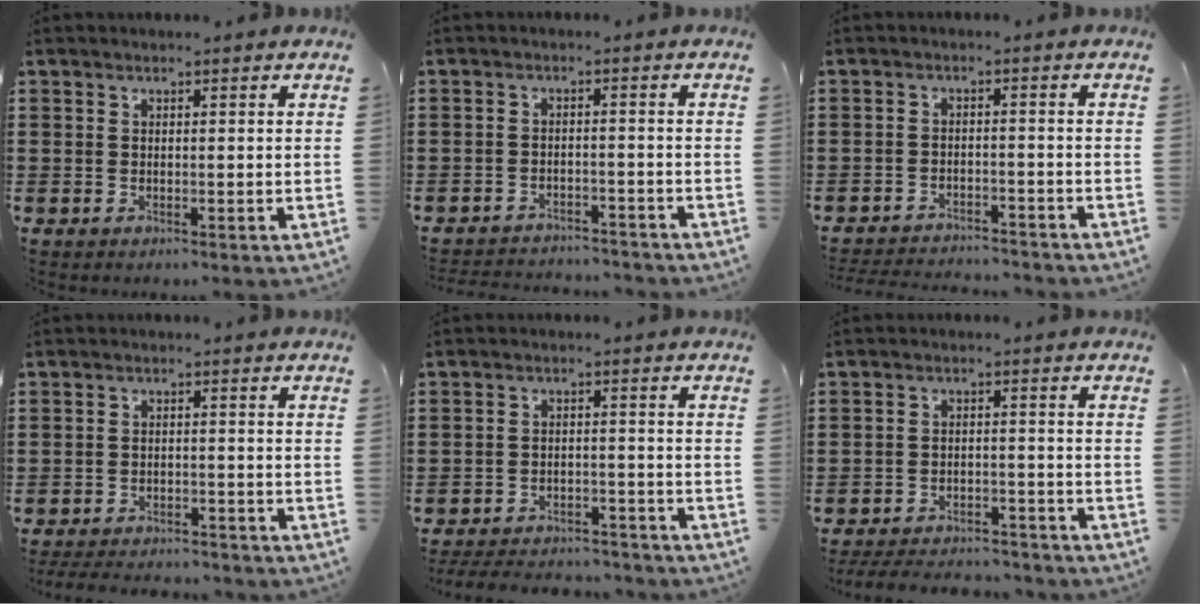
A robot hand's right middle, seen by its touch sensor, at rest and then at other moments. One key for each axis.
{"total": 2.8, "fx": -2.8, "fy": 0.2, "fz": 0.0, "tx": -0.008, "ty": -0.003, "tz": -0.060}
{"total": 3.2, "fx": -3.2, "fy": 0.1, "fz": 0.2, "tx": -0.009, "ty": -0.003, "tz": -0.066}
{"total": 3.4, "fx": -3.4, "fy": 0.4, "fz": 0.2, "tx": -0.015, "ty": -0.005, "tz": -0.072}
{"total": 4.4, "fx": -4.4, "fy": 0.5, "fz": 0.3, "tx": -0.014, "ty": 0.002, "tz": -0.091}
{"total": 4.4, "fx": -4.3, "fy": 0.4, "fz": 0.7, "tx": -0.018, "ty": 0.000, "tz": -0.089}